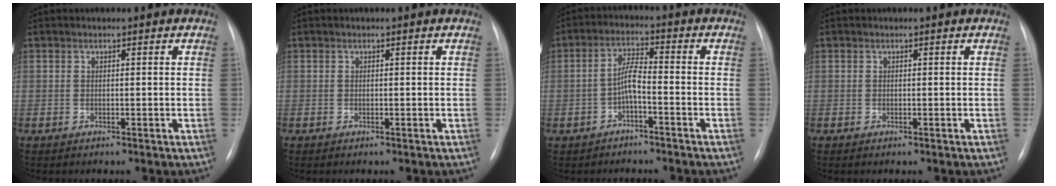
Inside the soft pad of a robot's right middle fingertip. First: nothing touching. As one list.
[{"total": 0.0}, {"total": 3.7, "force": [-1.5, 0.8, 3.3], "torque": [-0.070, 0.016, -0.029]}, {"total": 0.0}]